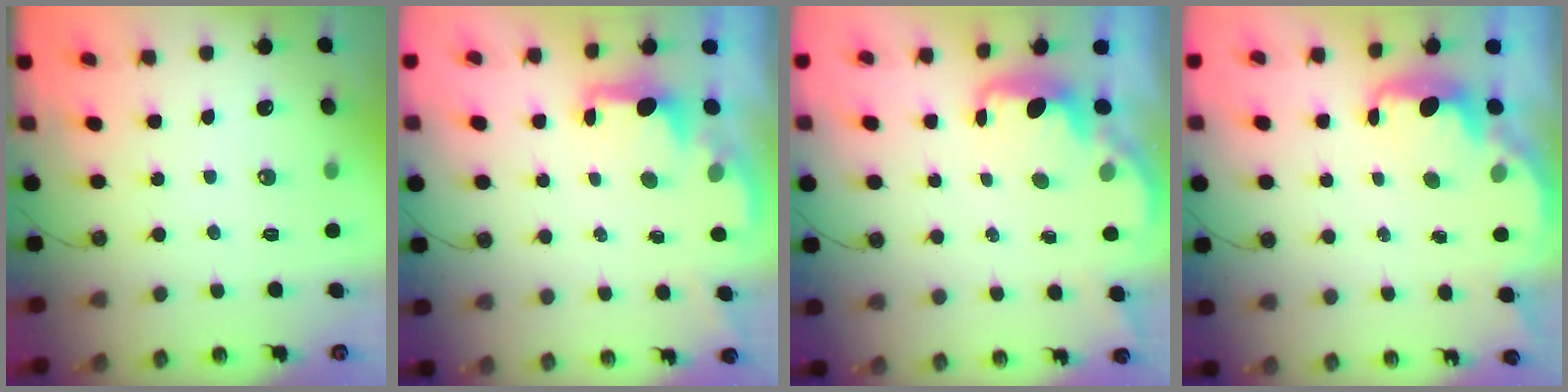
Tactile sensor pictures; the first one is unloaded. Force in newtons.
{"total": 1.6, "press": 1.5, "slide": 0.6}
{"total": 1.6, "press": 1.4, "slide": 0.7}
{"total": 2.3, "press": 2.2, "slide": 0.5}